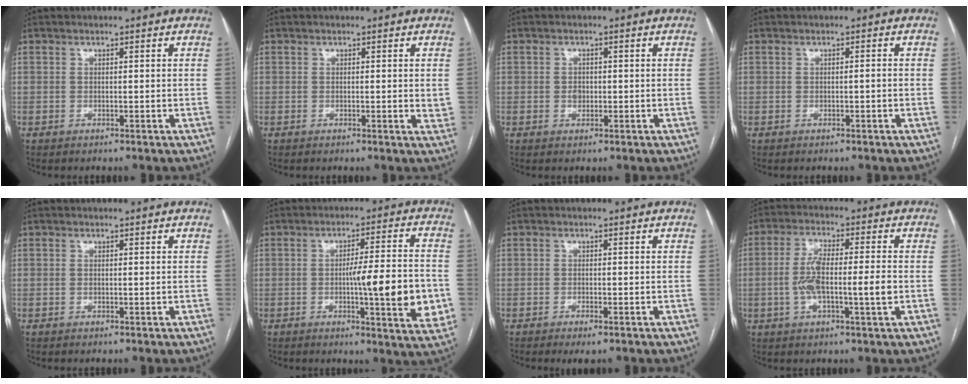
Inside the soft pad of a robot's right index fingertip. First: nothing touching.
{"total": 2.0, "force": [0.2, 0.5, 1.9], "torque": [-0.028, -0.003, 0.003]}
{"total": 1.4, "force": [-0.2, 1.1, 0.8], "torque": [-0.016, 0.004, 0.002]}
{"total": 0.6, "force": [-0.2, 0.1, 0.5], "torque": [-0.009, 0.001, -0.001]}
{"total": 0.0}
{"total": 13.2, "force": [-2.2, 1.1, 12.9], "torque": [-0.179, -0.003, -0.028]}
{"total": 2.4, "force": [-1.6, 0.6, 1.6], "torque": [-0.023, -0.004, -0.020]}
{"total": 8.5, "force": [-1.3, 1.2, 8.3], "torque": [-0.164, 0.015, -0.023]}